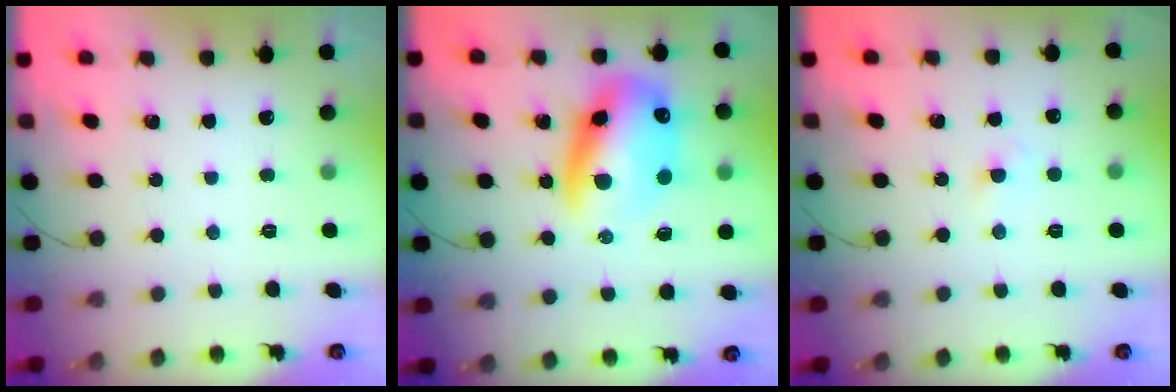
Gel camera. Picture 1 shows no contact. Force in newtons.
{"total": 15.5, "press": 15.1, "slide": 3.5}
{"total": 1.8, "press": 1.6, "slide": 0.7}